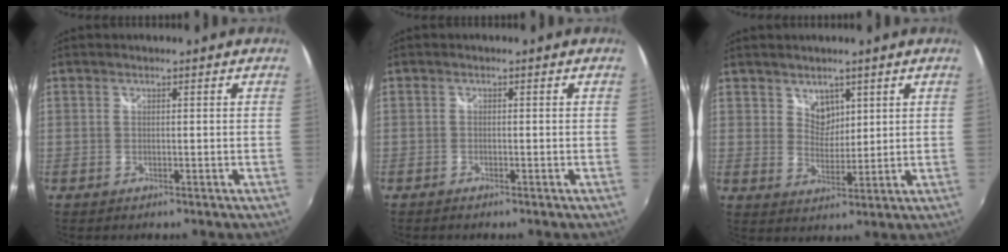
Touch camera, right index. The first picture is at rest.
{"total": 0.7, "force": [-0.7, 0.2, 0.1], "torque": [-0.005, -0.004, -0.015]}
{"total": 4.2, "force": [2.8, 2.9, 1.2], "torque": [-0.009, 0.002, 0.052]}